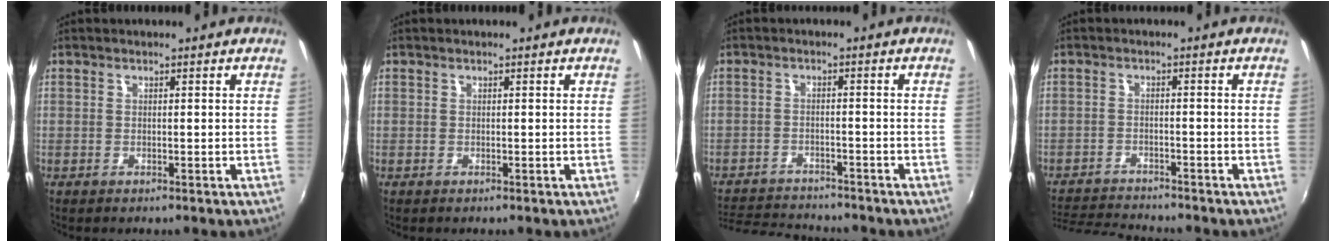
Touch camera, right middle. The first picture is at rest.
{"total": 0.0}
{"total": 10.2, "force": [-9.5, 2.4, 2.8], "torque": [-0.082, -0.001, -0.152]}
{"total": 7.8, "force": [-7.5, 0.9, 1.8], "torque": [-0.059, -0.006, -0.130]}